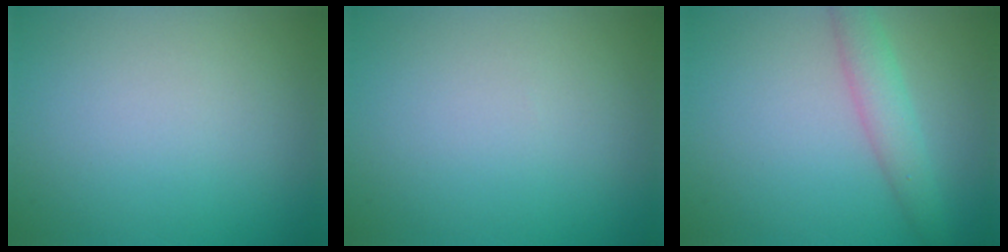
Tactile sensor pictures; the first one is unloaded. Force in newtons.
{"total": 0.0}
{"total": 2.8, "press": 2.8, "slide": 0.0}